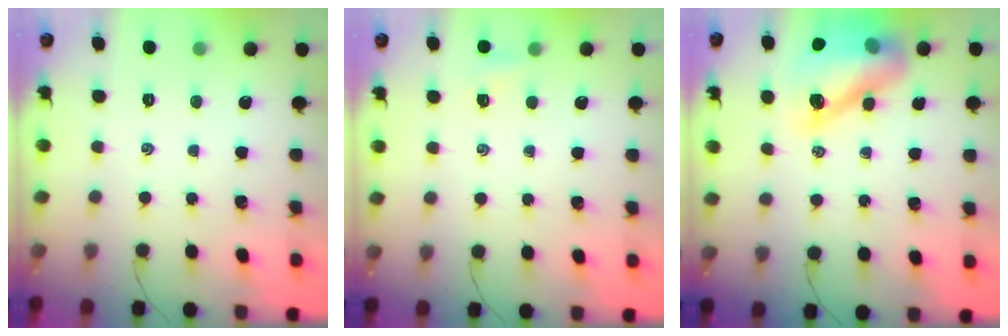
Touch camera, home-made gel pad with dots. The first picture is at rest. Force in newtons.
{"total": 1.7, "press": 1.7, "slide": 0.5}
{"total": 15.5, "press": 14.9, "slide": 4.1}